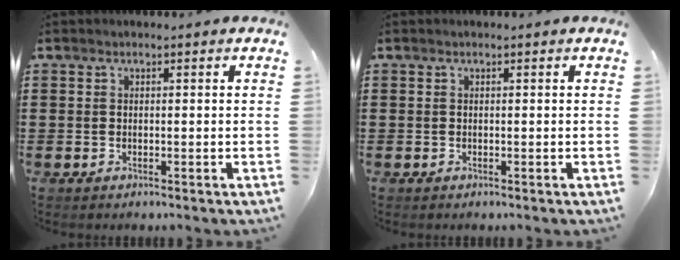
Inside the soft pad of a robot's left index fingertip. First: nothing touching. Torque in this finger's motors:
{"motor_torque": [0.00, 0.00, 0.00, 0.00]}